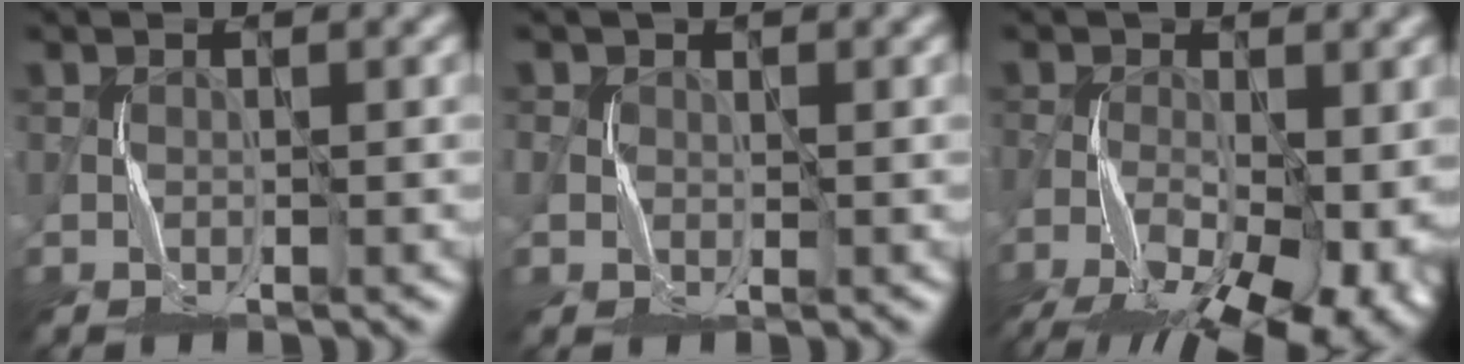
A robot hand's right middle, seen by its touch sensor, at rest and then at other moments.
{"total": 1.7, "force": [0.2, 1.7, 0.4], "torque": [-0.008, -0.006, 0.012]}
{"total": 13.3, "force": [-7.2, 6.0, 9.4], "torque": [-0.162, -0.040, -0.102]}